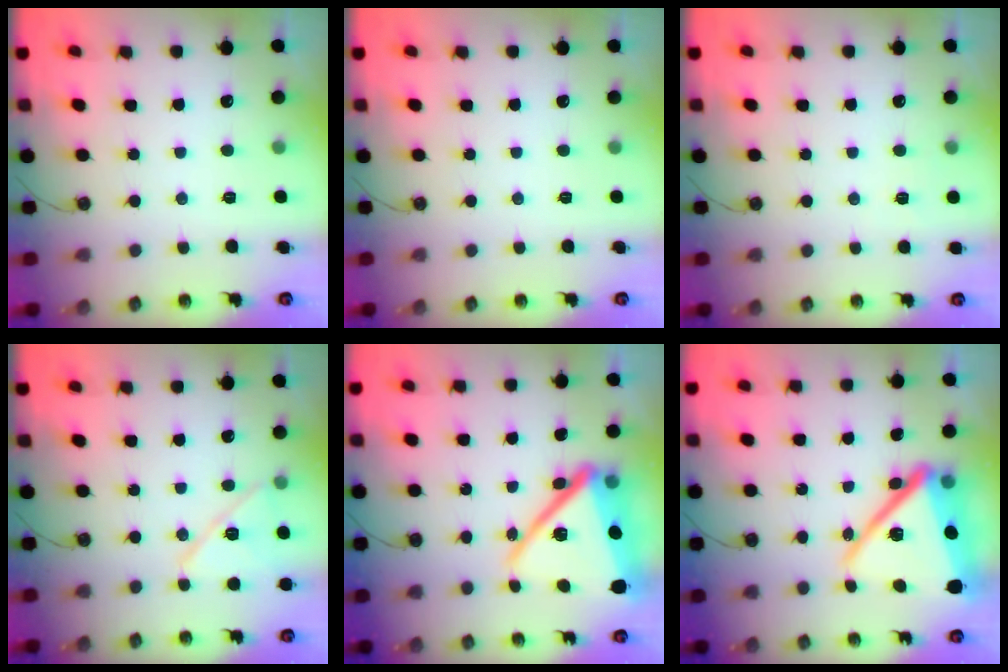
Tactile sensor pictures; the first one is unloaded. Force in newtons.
{"total": 0.0}
{"total": 2.7, "press": 2.7, "slide": 0.5}
{"total": 12.7, "press": 12.7, "slide": 0.7}
{"total": 23.0, "press": 22.9, "slide": 1.8}
{"total": 23.0, "press": 22.9, "slide": 1.8}